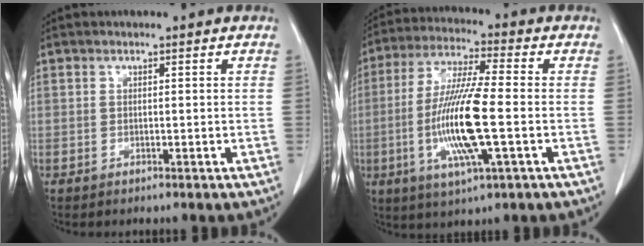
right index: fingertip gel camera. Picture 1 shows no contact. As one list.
[{"total": 13.8, "force": [-2.5, 1.1, 13.5], "torque": [-0.272, -0.013, -0.051]}]